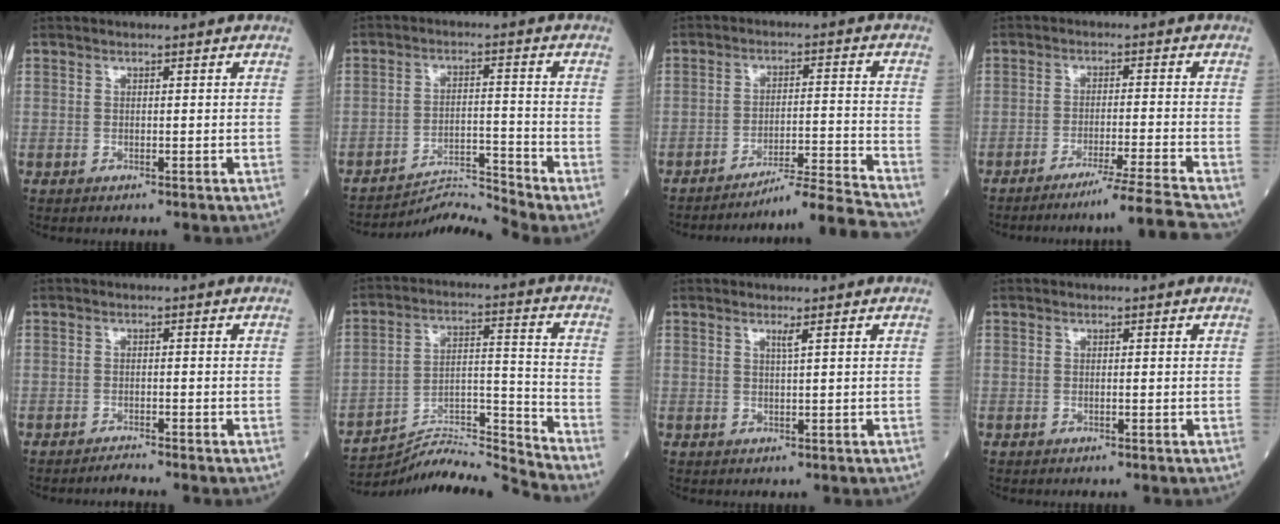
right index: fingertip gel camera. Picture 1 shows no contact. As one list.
[{"total": 6.9, "force": [-5.9, -3.2, -1.5], "torque": [0.014, 0.002, -0.101]}, {"total": 10.7, "force": [-9.9, -3.8, 1.1], "torque": [-0.005, 0.008, -0.162]}, {"total": 9.3, "force": [-8.2, -2.9, 3.4], "torque": [-0.031, -0.009, -0.133]}, {"total": 1.5, "force": [-1.4, -0.5, 0.0], "torque": [-0.001, -0.006, -0.024]}, {"total": 14.3, "force": [-13.9, -3.0, 1.2], "torque": [-0.017, 0.034, -0.242]}, {"total": 1.0, "force": [0.6, -0.3, 0.8], "torque": [-0.023, -0.007, 0.013]}, {"total": 0.0}]